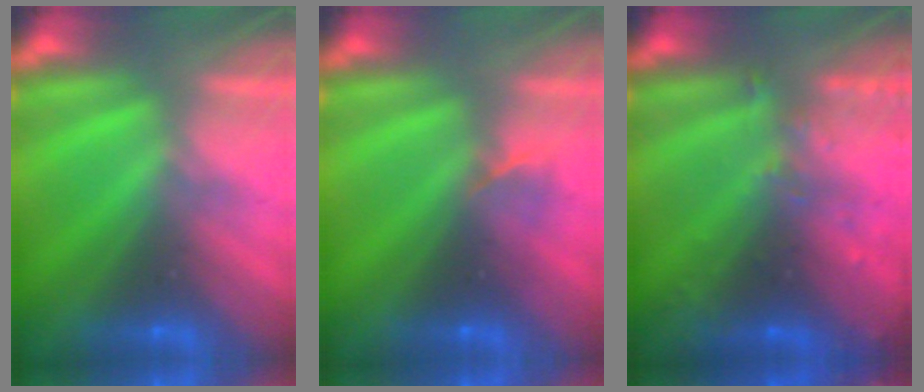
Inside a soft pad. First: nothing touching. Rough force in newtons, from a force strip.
{"total": 2.2}
{"total": 3.1}